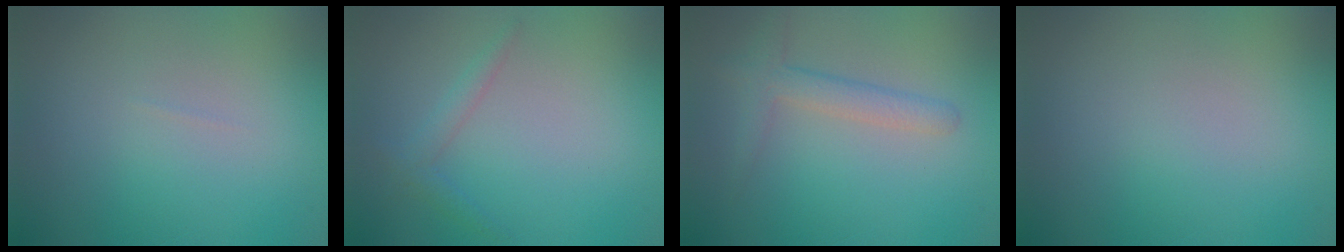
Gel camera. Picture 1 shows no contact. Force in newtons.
{"total": 1.4, "press": 1.4, "slide": 0.1}
{"total": 1.8, "press": 1.8, "slide": 0.2}
{"total": 0.0}